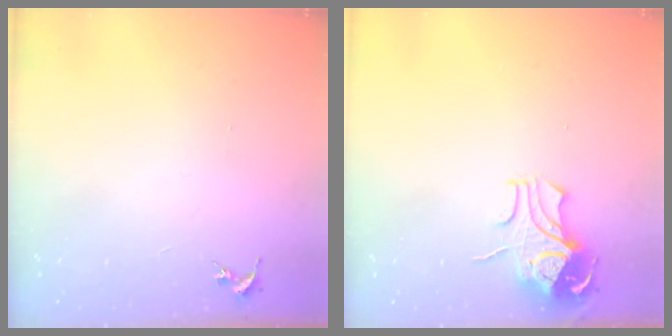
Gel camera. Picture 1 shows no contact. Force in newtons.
{"total": 9.3, "press": 9.3, "slide": 1.2}